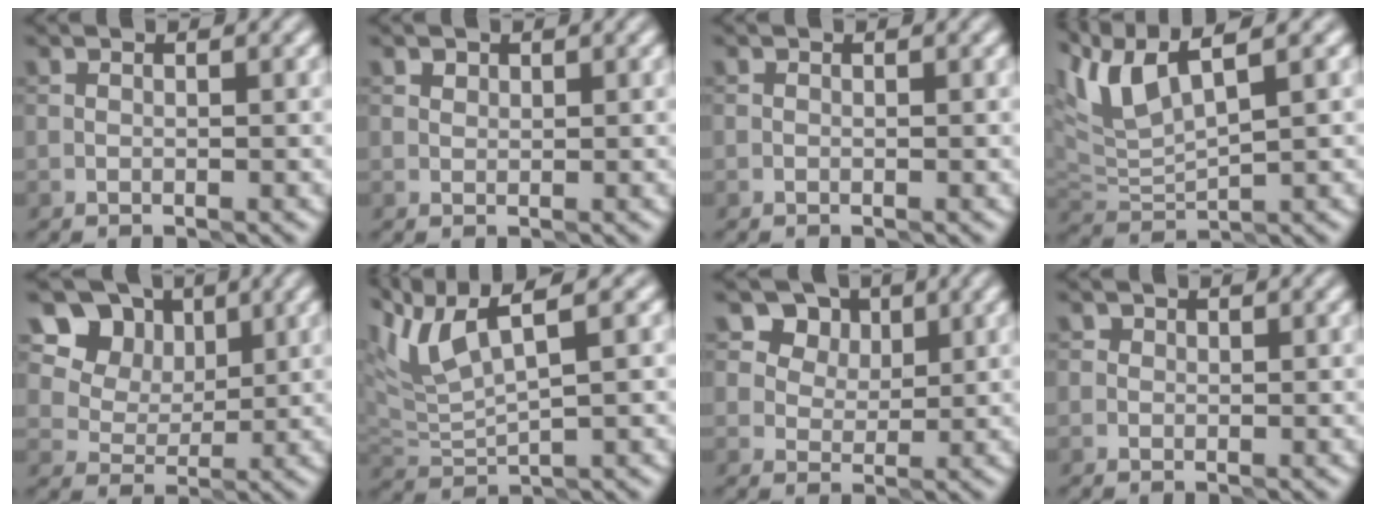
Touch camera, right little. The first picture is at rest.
{"total": 0.9, "force": [0.7, 0.5, 0.2], "torque": [-0.005, 0.004, 0.010]}
{"total": 0.0}
{"total": 5.6, "force": [3.5, 1.3, 4.2], "torque": [-0.097, 0.015, 0.073]}
{"total": 13.6, "force": [7.1, 9.9, 6.0], "torque": [-0.141, 0.023, 0.141]}
{"total": 5.8, "force": [3.5, 1.1, 4.5], "torque": [-0.104, 0.015, 0.074]}
{"total": 7.7, "force": [4.8, 5.2, 3.0], "torque": [-0.056, 0.008, 0.074]}
{"total": 0.7, "force": [0.2, 0.6, 0.2], "torque": [-0.005, 0.004, -0.001]}